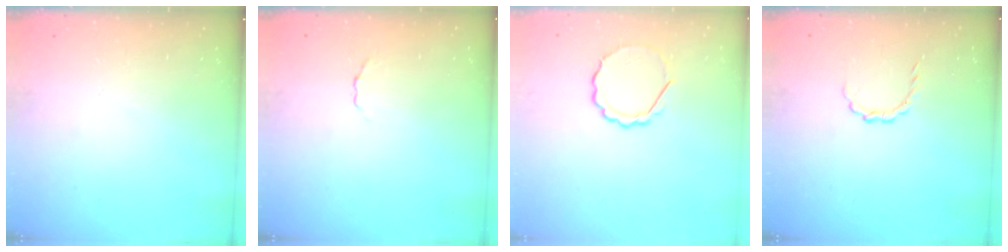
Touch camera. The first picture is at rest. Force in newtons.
{"total": 1.6, "press": 1.5, "slide": 0.5}
{"total": 5.4, "press": 5.2, "slide": 1.3}
{"total": 3.1, "press": 3.1, "slide": 0.5}